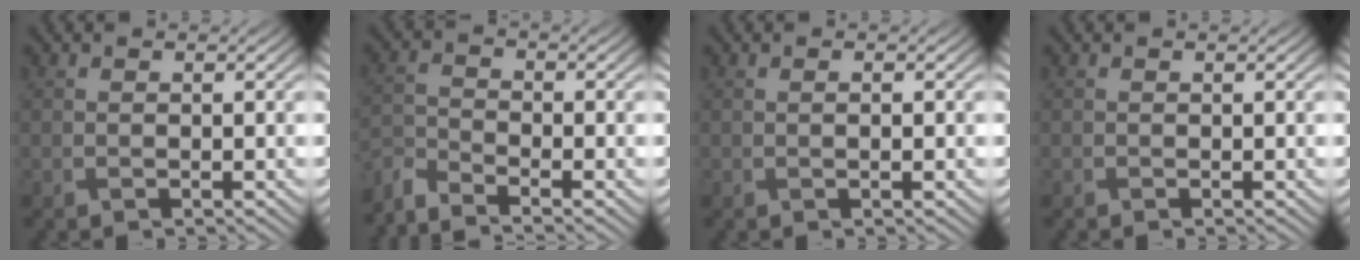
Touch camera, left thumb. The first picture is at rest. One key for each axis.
{"total": 4.1, "fx": -3.9, "fy": 0.5, "fz": 1.2, "tx": -0.038, "ty": -0.013, "tz": -0.090}
{"total": 0.9, "fx": 0.0, "fy": 0.2, "fz": 0.9, "tx": -0.018, "ty": 0.001, "tz": 0.001}
{"total": 0.0}